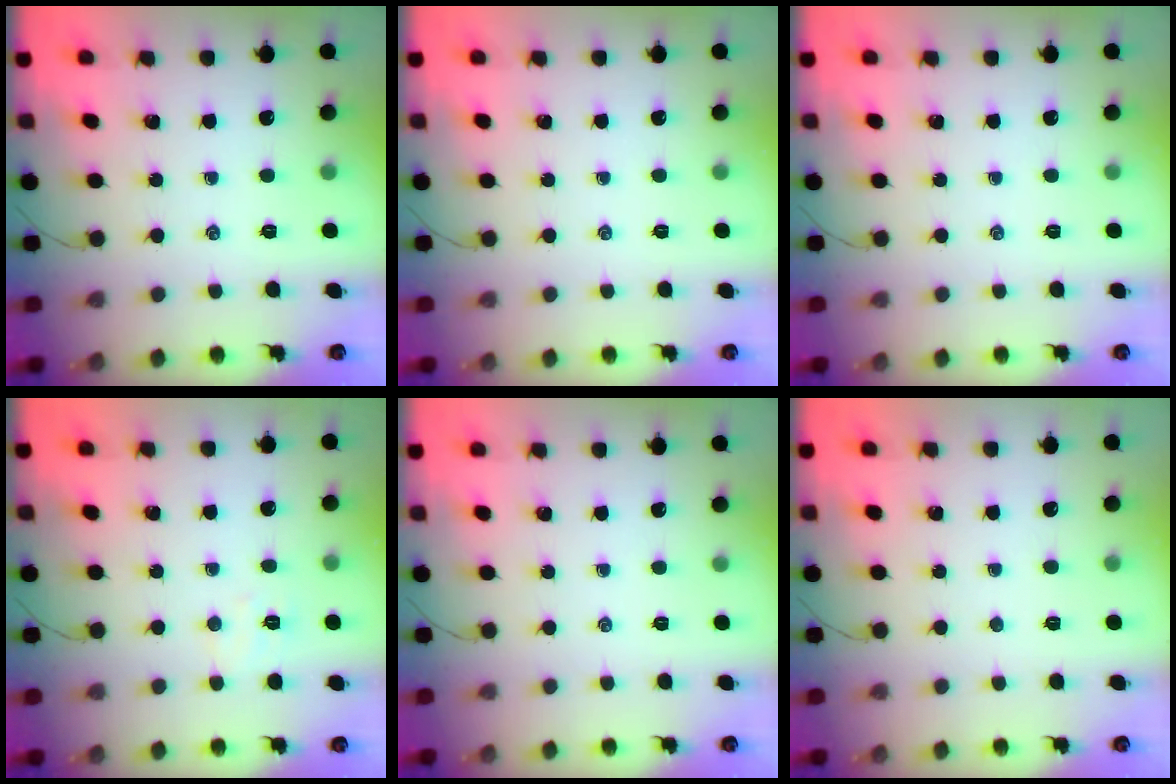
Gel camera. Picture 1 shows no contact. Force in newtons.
{"total": 0.0}
{"total": 0.0}
{"total": 3.8, "press": 3.7, "slide": 0.8}
{"total": 0.0}
{"total": 0.0}